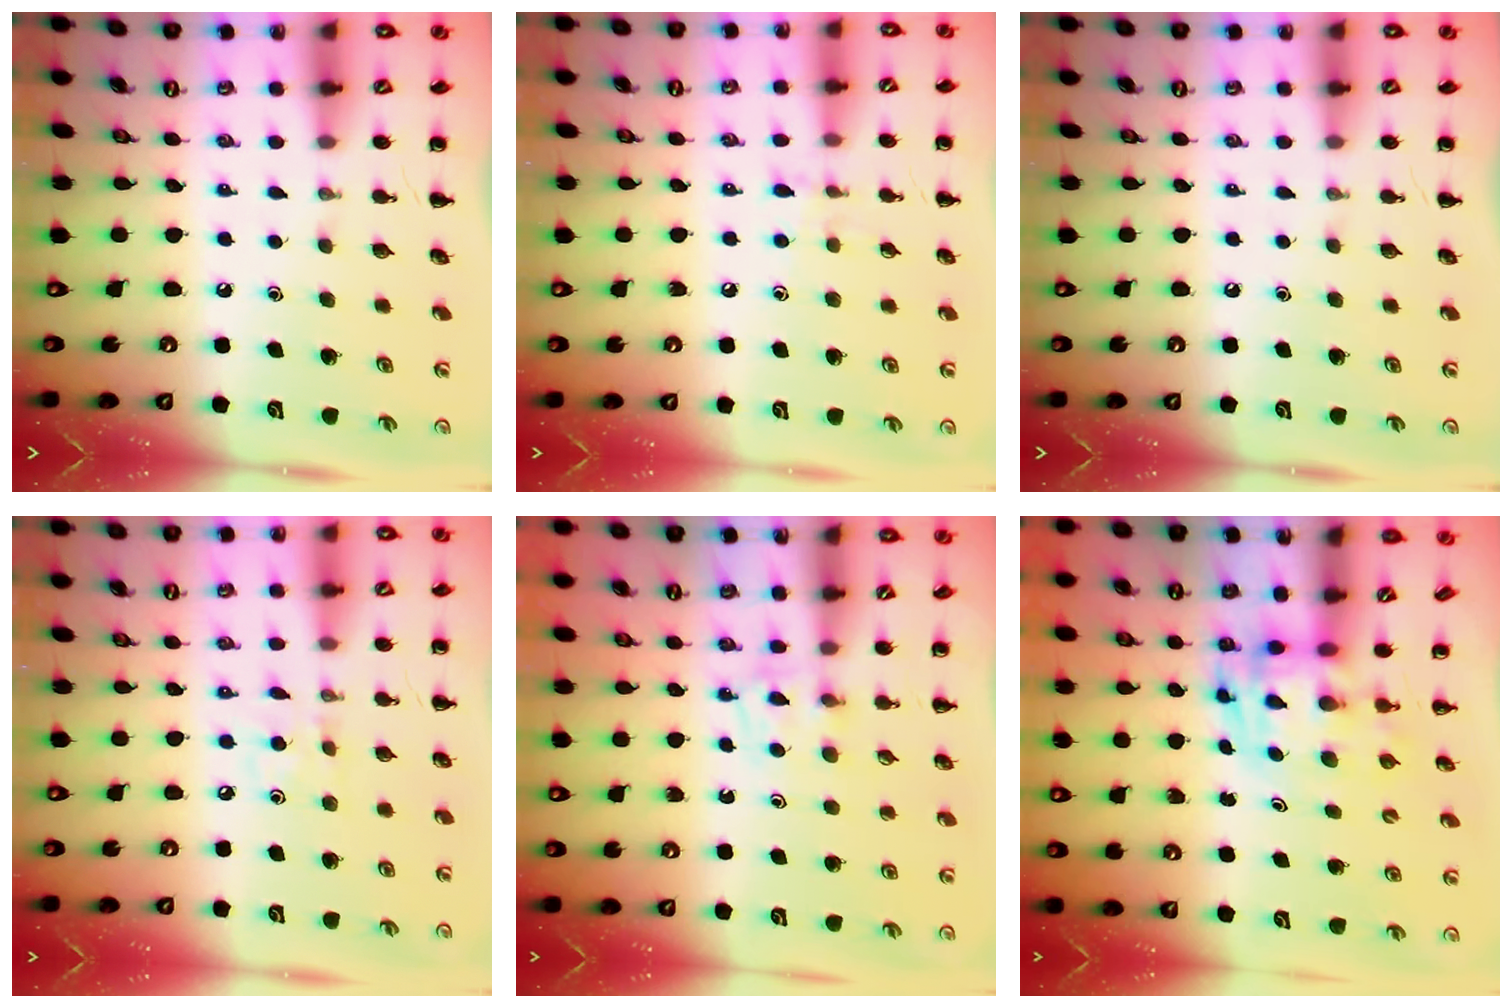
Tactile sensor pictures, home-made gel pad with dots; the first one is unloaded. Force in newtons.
{"total": 6.2, "press": 5.8, "slide": 2.1}
{"total": 0.0}
{"total": 4.5, "press": 4.3, "slide": 1.5}
{"total": 4.3, "press": 4.0, "slide": 1.6}
{"total": 3.6, "press": 3.5, "slide": 0.6}